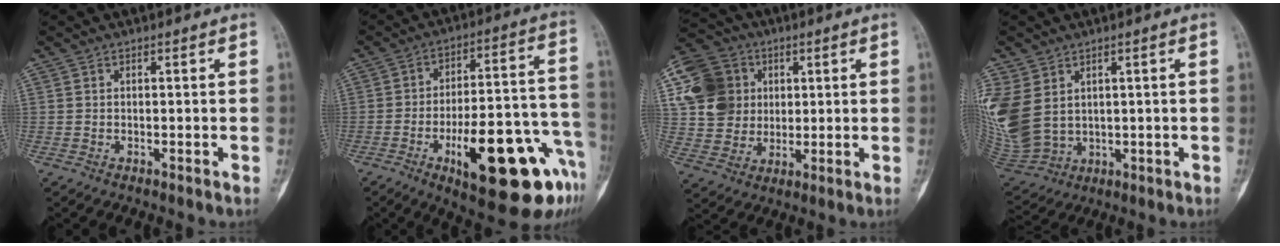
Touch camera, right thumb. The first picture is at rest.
{"total": 23.8, "force": [-10.1, 7.7, 20.1], "torque": [-0.240, 0.052, -0.133]}
{"total": 16.6, "force": [4.1, 14.4, 7.2], "torque": [-0.119, 0.013, 0.076]}
{"total": 12.7, "force": [3.3, 9.6, 7.7], "torque": [-0.183, -0.012, 0.094]}